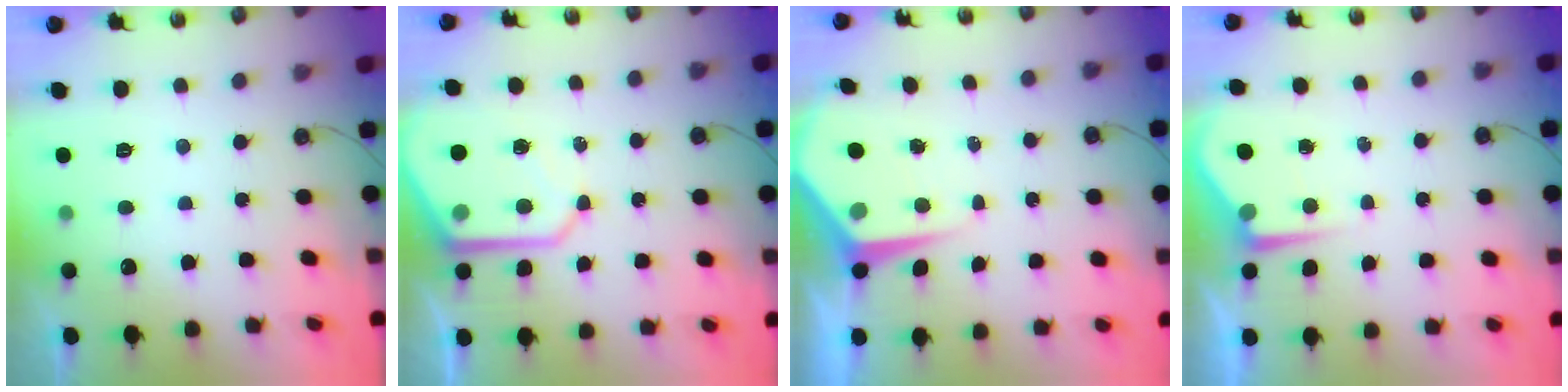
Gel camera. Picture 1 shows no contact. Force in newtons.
{"total": 9.6, "press": 9.6, "slide": 0.8}
{"total": 7.0, "press": 6.9, "slide": 0.6}
{"total": 4.7, "press": 4.7, "slide": 0.4}